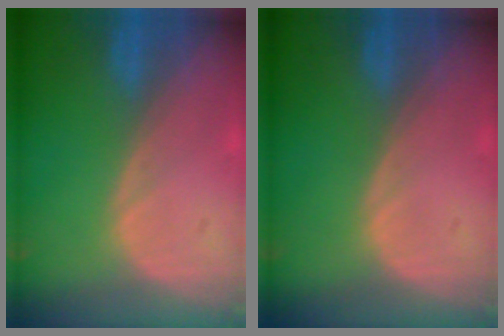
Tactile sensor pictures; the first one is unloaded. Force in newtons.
{"total": 0.0}